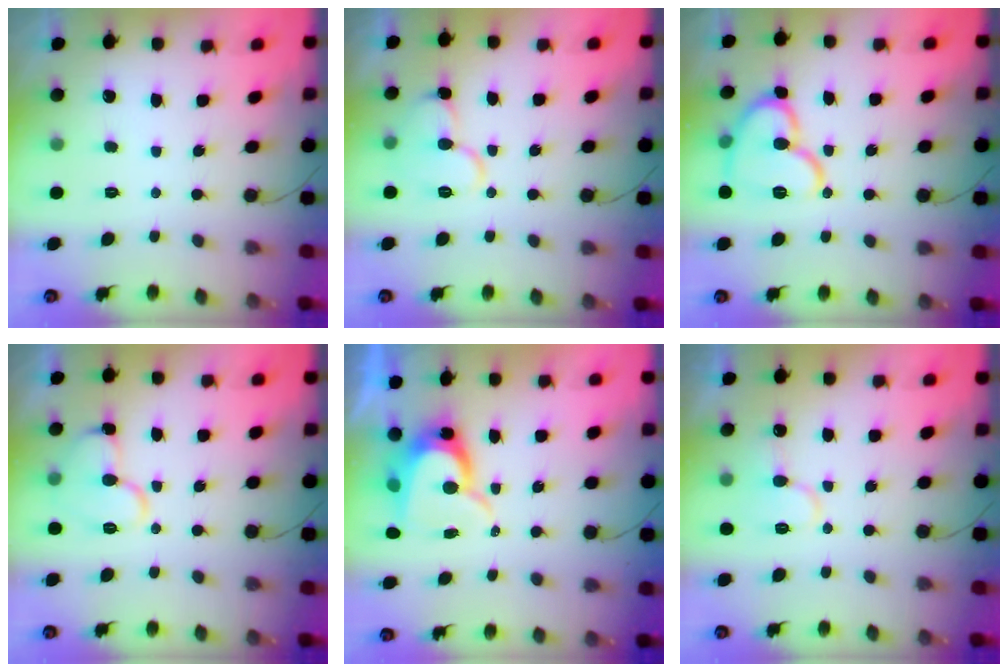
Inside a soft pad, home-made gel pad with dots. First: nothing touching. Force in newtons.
{"total": 10.7, "press": 10.7, "slide": 1.1}
{"total": 14.4, "press": 14.3, "slide": 1.1}
{"total": 10.5, "press": 10.5, "slide": 1.1}
{"total": 10.1, "press": 10.1, "slide": 1.0}
{"total": 9.2, "press": 9.1, "slide": 1.5}